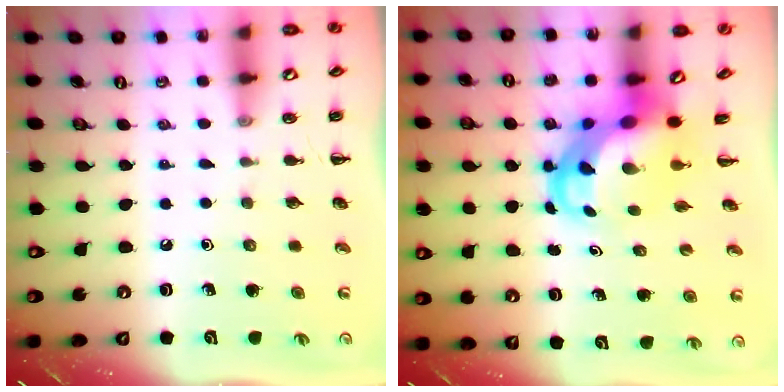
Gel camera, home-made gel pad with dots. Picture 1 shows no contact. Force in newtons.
{"total": 6.1, "press": 5.9, "slide": 1.8}